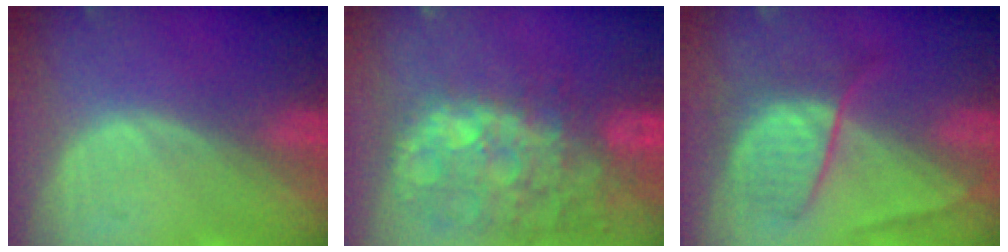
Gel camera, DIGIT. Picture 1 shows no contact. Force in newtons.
{"total": 13.5, "press": 11.6, "slide": 6.8}
{"total": 6.7, "press": 6.7, "slide": 0.6}